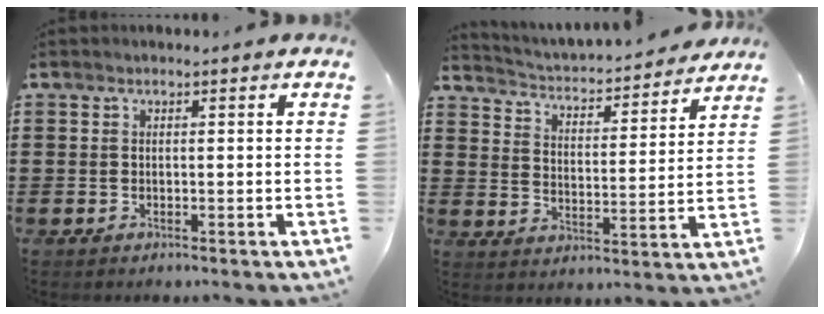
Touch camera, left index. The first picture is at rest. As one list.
[{"total": 3.0, "force": [3.0, -0.1, 0.3], "torque": [-0.025, -0.034, 0.041]}]